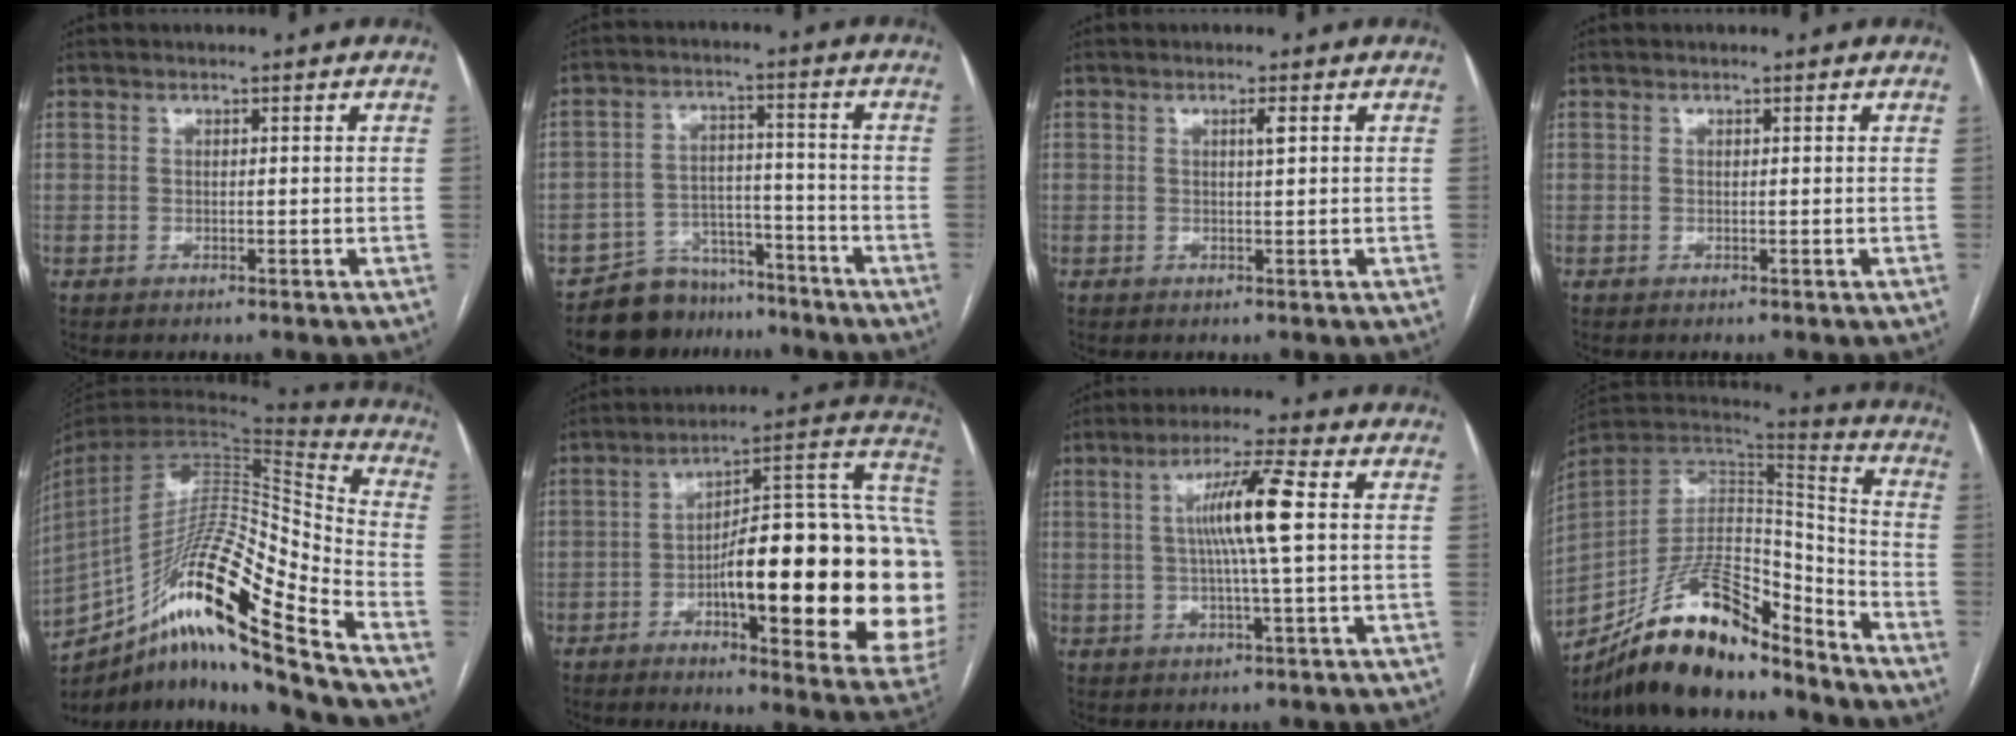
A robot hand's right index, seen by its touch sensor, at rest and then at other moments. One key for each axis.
{"total": 8.5, "fx": -7.2, "fy": 4.4, "fz": 0.1, "tx": 0.011, "ty": 0.037, "tz": -0.118}
{"total": 1.4, "fx": 0.5, "fy": 0.0, "fz": 1.3, "tx": -0.022, "ty": 0.000, "tz": 0.008}
{"total": 0.0}
{"total": 22.5, "fx": -15.0, "fy": 0.6, "fz": 16.8, "tx": -0.306, "ty": 0.005, "tz": -0.276}
{"total": 31.6, "fx": -3.7, "fy": 5.7, "fz": 30.8, "tx": -0.339, "ty": 0.025, "tz": -0.052}
{"total": 8.7, "fx": 1.4, "fy": -0.5, "fz": 8.6, "tx": -0.156, "ty": 0.004, "tz": 0.023}
{"total": 19.1, "fx": -15.2, "fy": 5.8, "fz": 9.9, "tx": -0.187, "ty": 0.030, "tz": -0.268}